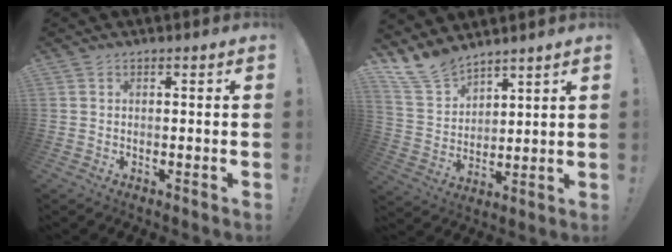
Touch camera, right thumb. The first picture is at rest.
{"total": 11.1, "force": [9.8, 4.4, 2.6], "torque": [-0.071, -0.068, 0.193]}